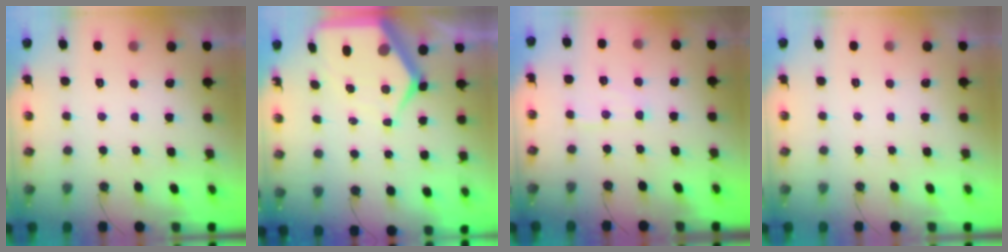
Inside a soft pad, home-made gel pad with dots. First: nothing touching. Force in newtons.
{"total": 11.8, "press": 11.7, "slide": 1.1}
{"total": 6.6, "press": 6.6, "slide": 0.3}
{"total": 0.0}